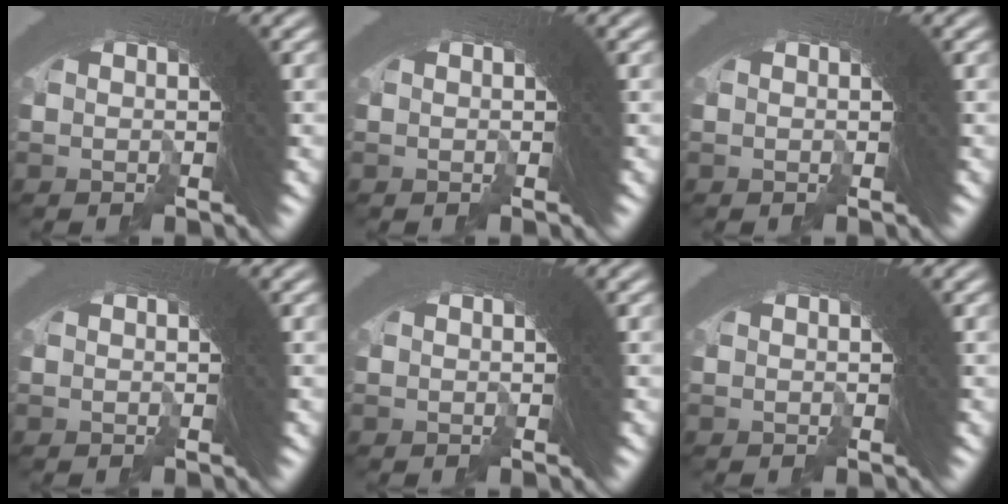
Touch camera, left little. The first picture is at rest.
{"total": 0.0}
{"total": 0.0}
{"total": 0.0}
{"total": 0.0}
{"total": 0.0}